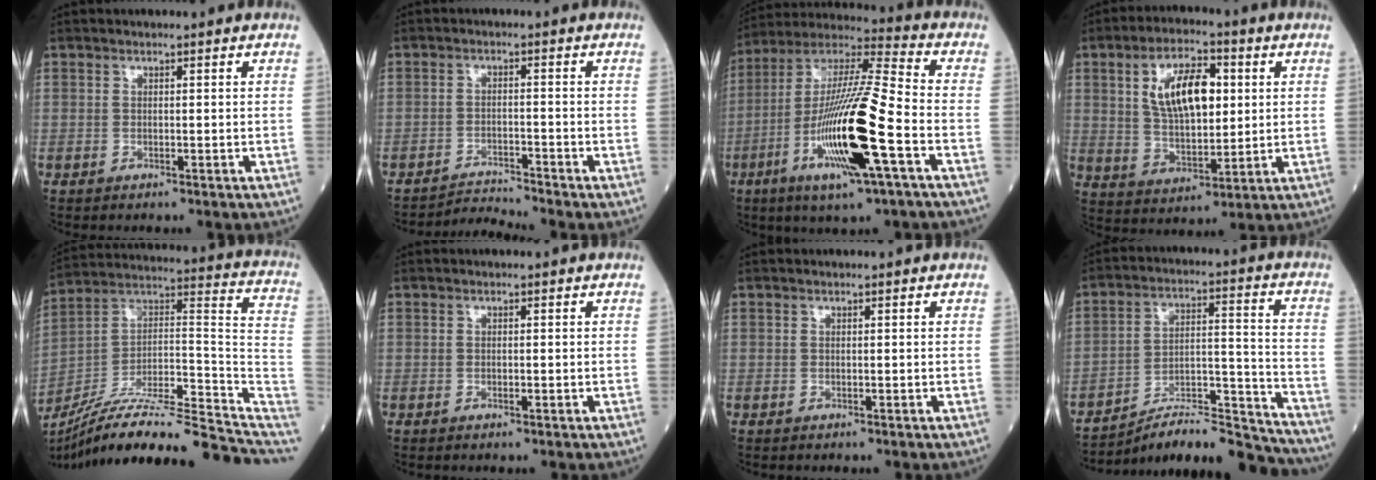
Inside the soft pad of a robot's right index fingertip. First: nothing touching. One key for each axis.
{"total": 3.7, "fx": -3.1, "fy": -1.6, "fz": -0.9, "tx": 0.018, "ty": -0.008, "tz": -0.054}
{"total": 20.5, "fx": -6.3, "fy": 1.4, "fz": 19.4, "tx": -0.393, "ty": -0.022, "tz": -0.119}
{"total": 11.8, "fx": 3.1, "fy": 5.1, "fz": 10.2, "tx": -0.186, "ty": 0.013, "tz": 0.058}
{"total": 26.3, "fx": -22.1, "fy": 2.5, "fz": 14.0, "tx": -0.151, "ty": 0.029, "tz": -0.342}
{"total": 1.0, "fx": -0.3, "fy": 0.2, "fz": 0.9, "tx": -0.014, "ty": -0.002, "tz": -0.003}
{"total": 0.0}
{"total": 18.1, "fx": -17.5, "fy": 1.3, "fz": 4.5, "tx": -0.055, "ty": 0.038, "tz": -0.272}